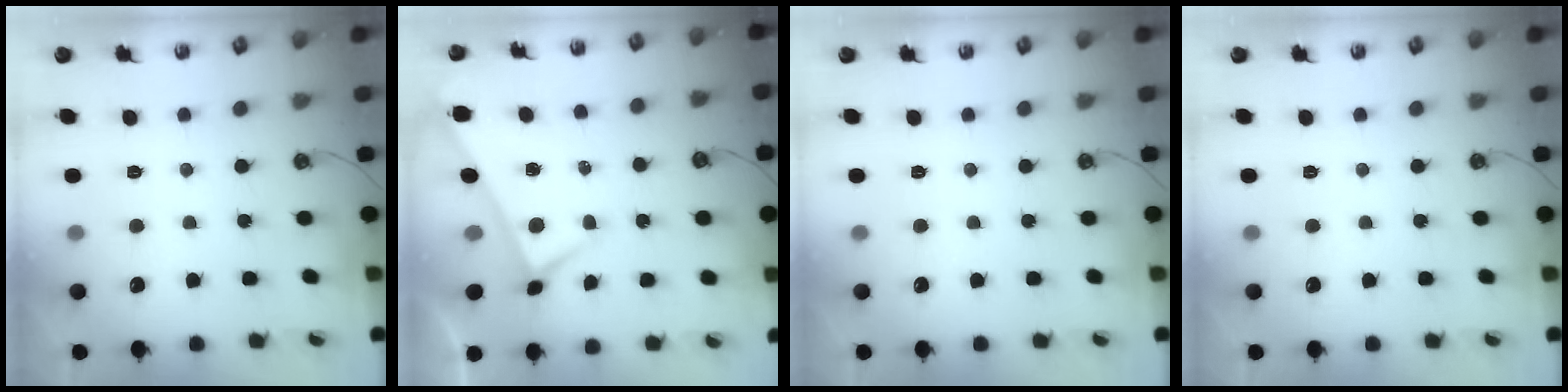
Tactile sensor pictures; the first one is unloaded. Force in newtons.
{"total": 0.0}
{"total": 0.0}
{"total": 0.0}